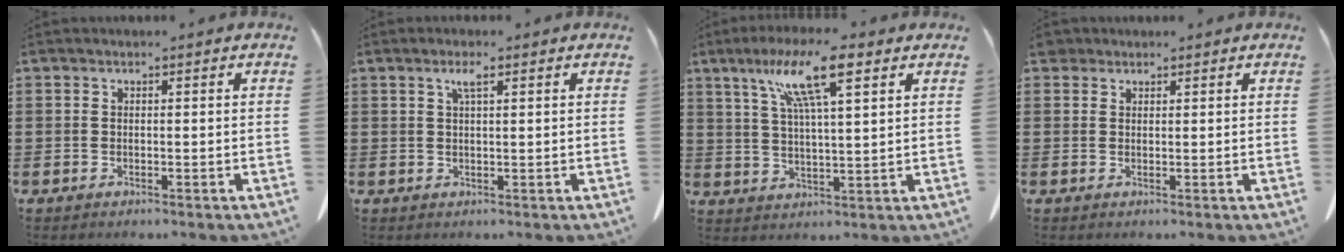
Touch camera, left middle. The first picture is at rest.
{"total": 2.2, "force": [1.0, 0.4, 1.9], "torque": [-0.039, 0.004, 0.016]}
{"total": 10.9, "force": [6.2, 1.7, 8.8], "torque": [-0.176, 0.000, 0.102]}
{"total": 1.7, "force": [1.4, 0.9, 0.3], "torque": [-0.011, 0.006, 0.028]}